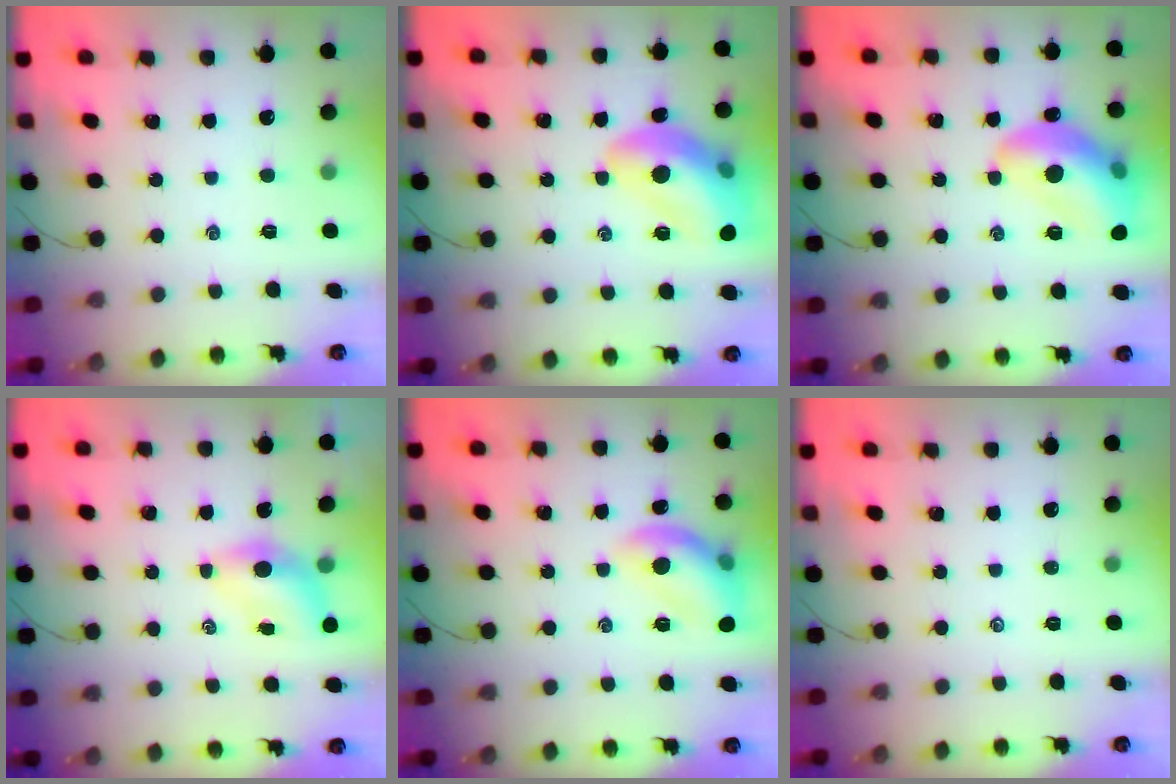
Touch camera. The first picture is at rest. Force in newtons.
{"total": 17.7, "press": 17.5, "slide": 2.7}
{"total": 15.6, "press": 15.5, "slide": 1.9}
{"total": 5.1, "press": 4.9, "slide": 1.4}
{"total": 12.4, "press": 12.4, "slide": 0.4}
{"total": 0.0}